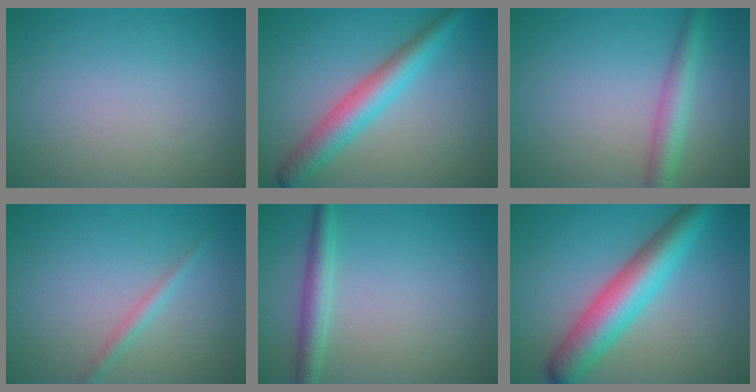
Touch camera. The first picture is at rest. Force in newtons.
{"total": 4.7, "press": 4.7, "slide": 0.1}
{"total": 3.2, "press": 3.2, "slide": 0.1}
{"total": 1.3, "press": 1.3, "slide": 0.1}
{"total": 2.6, "press": 2.6, "slide": 0.1}
{"total": 7.1, "press": 7.1, "slide": 0.2}